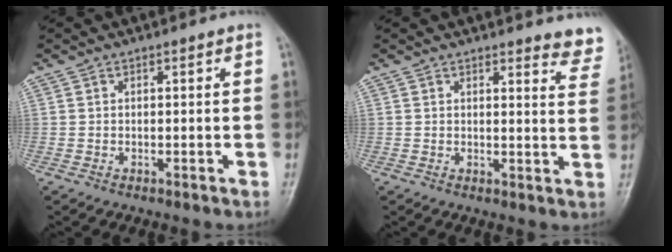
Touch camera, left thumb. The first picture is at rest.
{"total": 7.1, "force": [6.8, 1.6, 1.6], "torque": [0.019, -0.044, 0.050]}